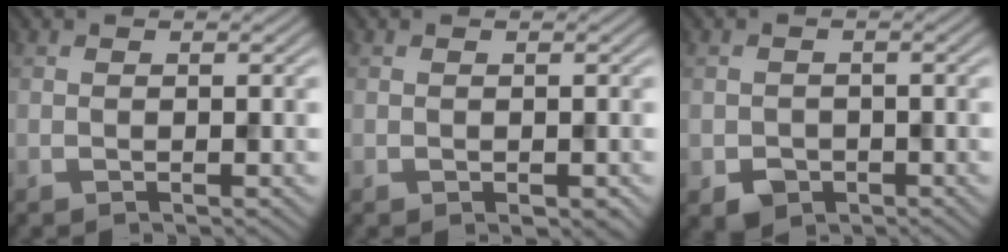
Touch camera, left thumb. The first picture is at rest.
{"total": 0.8, "force": [-0.3, 0.5, 0.6], "torque": [-0.010, -0.006, -0.002]}
{"total": 2.6, "force": [-1.2, 2.1, 0.9], "torque": [-0.018, -0.009, -0.025]}